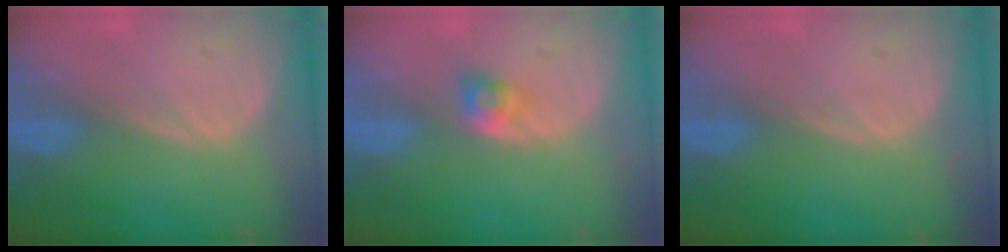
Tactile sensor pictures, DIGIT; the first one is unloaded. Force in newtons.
{"total": 2.7, "press": 2.4, "slide": 1.3}
{"total": 0.0}